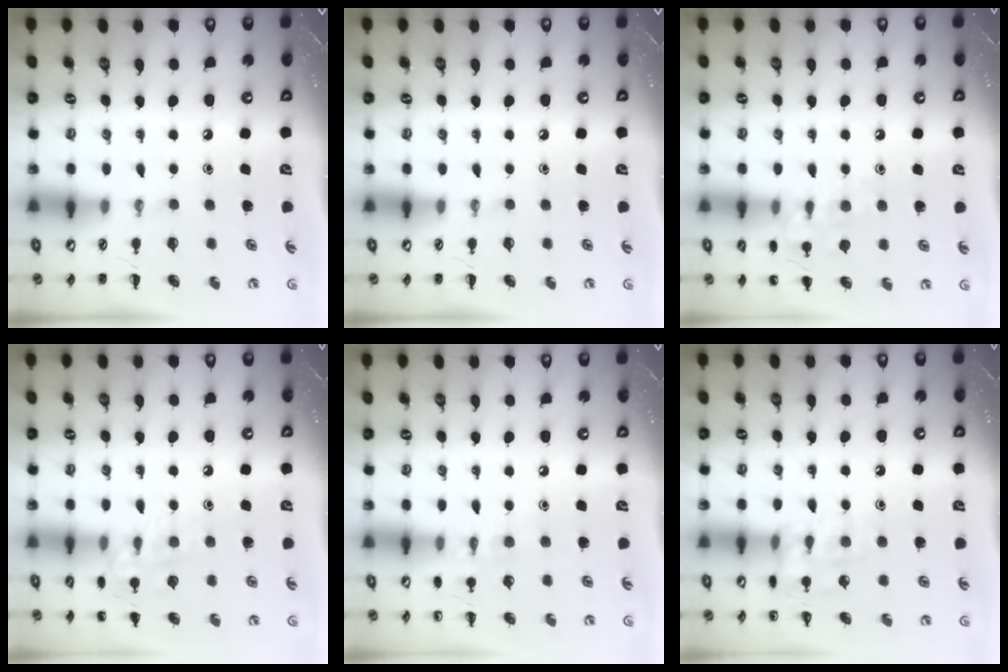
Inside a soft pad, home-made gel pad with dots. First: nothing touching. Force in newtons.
{"total": 0.0}
{"total": 9.7, "press": 9.7, "slide": 1.3}
{"total": 10.3, "press": 10.2, "slide": 1.4}
{"total": 7.1, "press": 6.8, "slide": 1.8}
{"total": 10.2, "press": 10.2, "slide": 0.9}